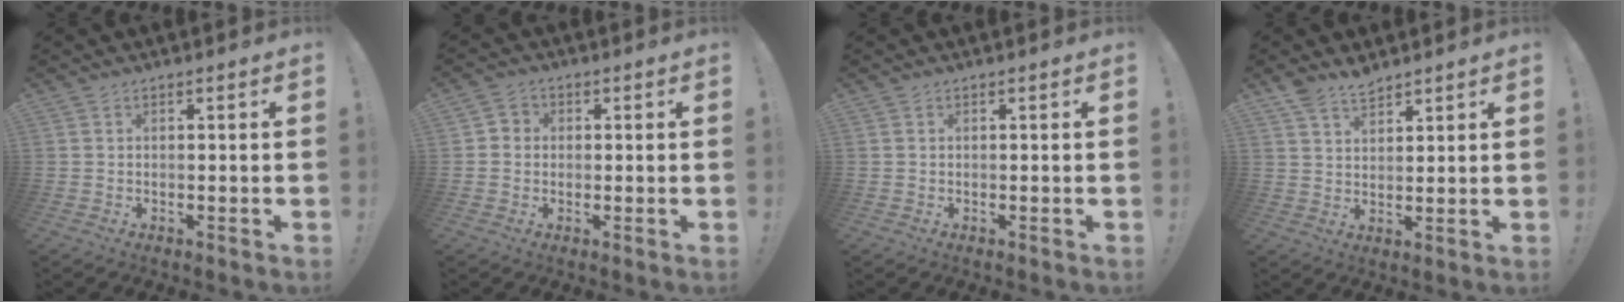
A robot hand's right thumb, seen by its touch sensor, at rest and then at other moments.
{"total": 3.3, "force": [-0.5, 3.1, 1.1], "torque": [-0.016, 0.009, -0.009]}
{"total": 0.0}
{"total": 5.7, "force": [4.8, 2.4, 2.0], "torque": [-0.034, -0.026, 0.090]}